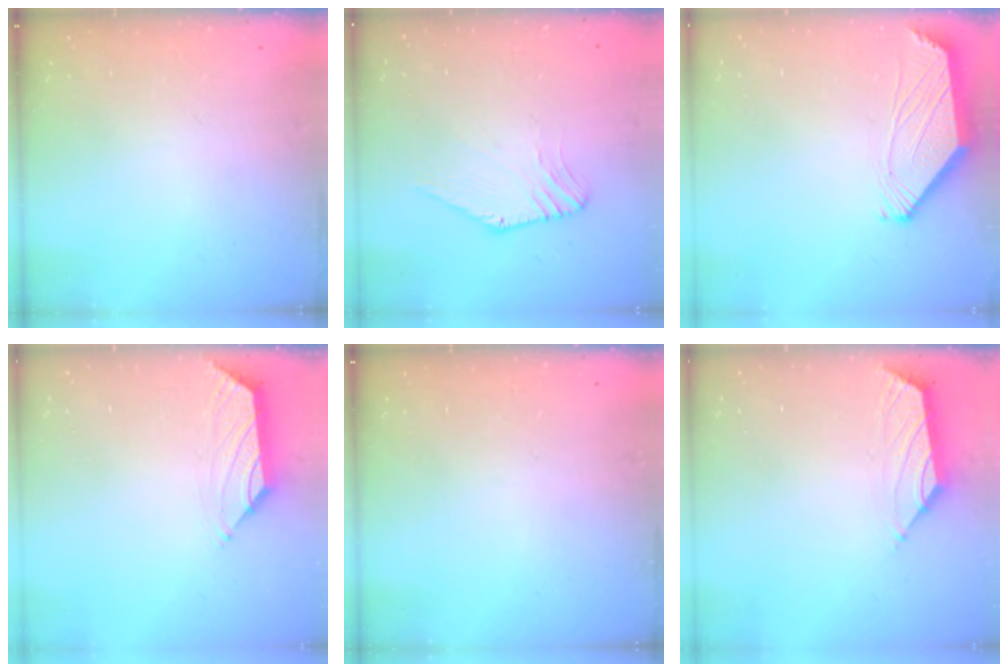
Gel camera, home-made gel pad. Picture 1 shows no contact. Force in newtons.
{"total": 0.5, "press": 0.5, "slide": 0.3}
{"total": 0.0}
{"total": 0.9, "press": 0.7, "slide": 0.5}
{"total": 0.0}
{"total": 1.6, "press": 1.5, "slide": 0.6}